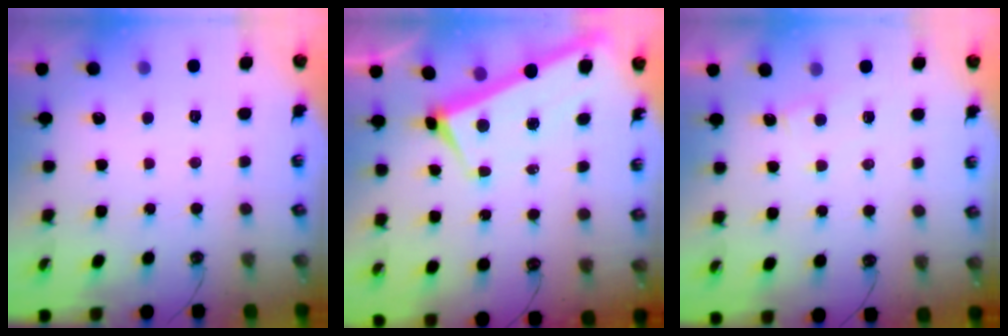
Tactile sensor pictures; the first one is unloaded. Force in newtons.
{"total": 3.0, "press": 2.9, "slide": 0.9}
{"total": 1.0, "press": 0.9, "slide": 0.4}